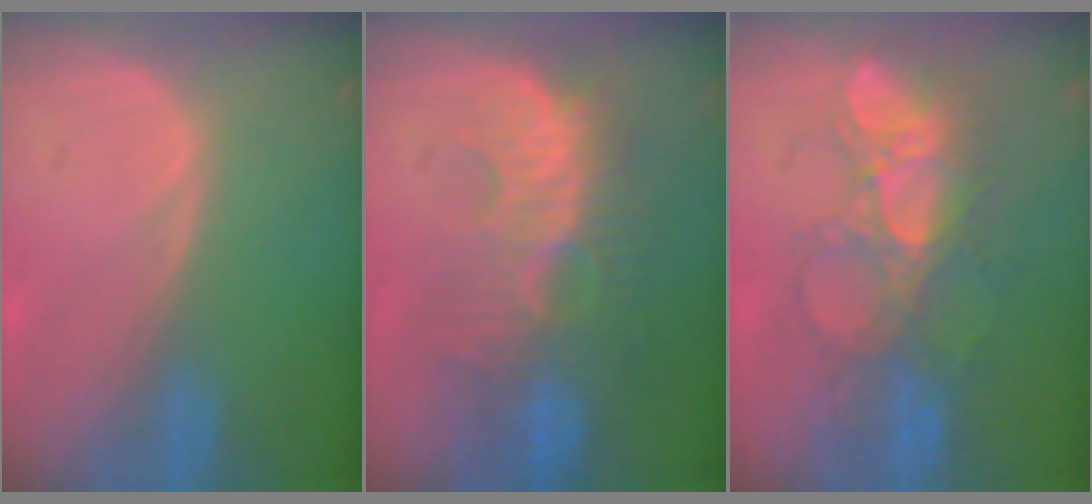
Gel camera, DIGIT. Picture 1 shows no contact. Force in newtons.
{"total": 10.6, "press": 9.9, "slide": 3.8}
{"total": 8.6, "press": 8.3, "slide": 2.4}